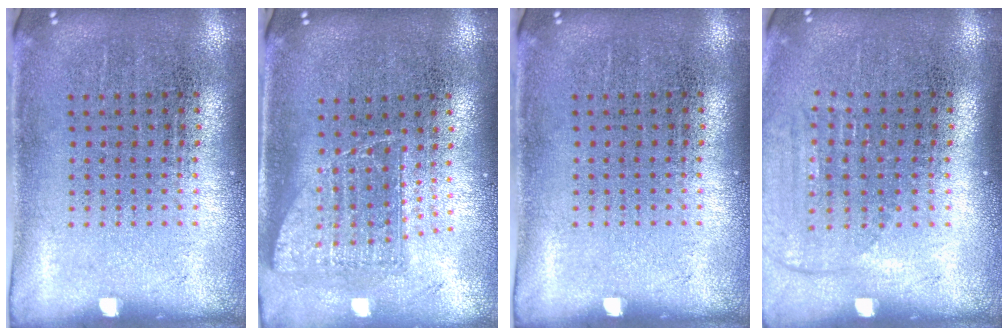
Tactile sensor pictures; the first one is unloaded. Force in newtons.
{"total": 1.4, "press": 1.1, "slide": 0.9}
{"total": 0.0}
{"total": 1.3, "press": 1.2, "slide": 0.6}